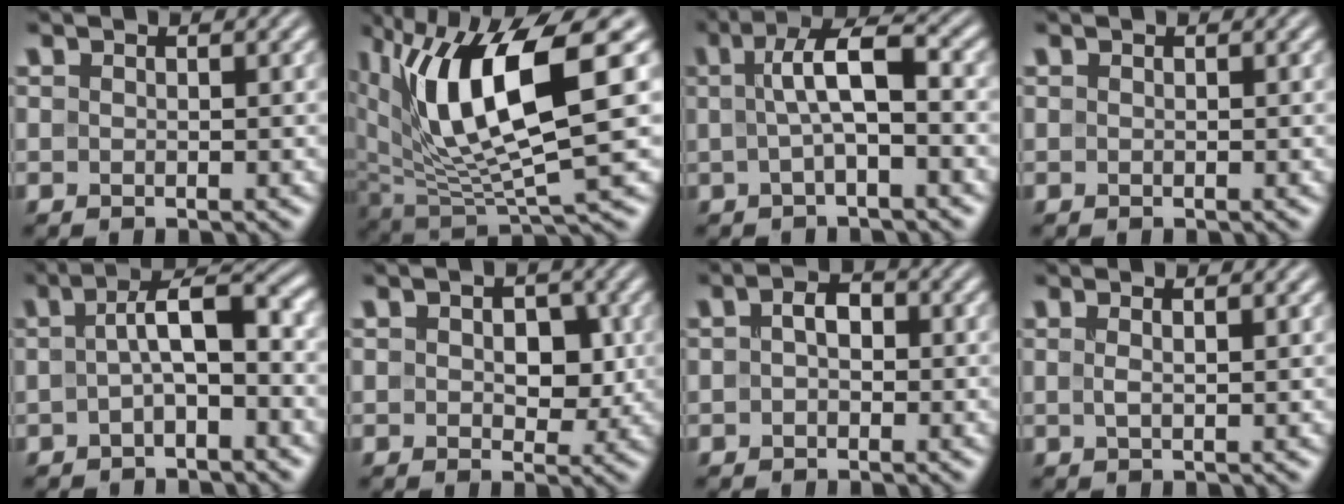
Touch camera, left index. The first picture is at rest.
{"total": 11.2, "force": [3.4, 3.8, 10.0], "torque": [-0.186, -0.009, 0.066]}
{"total": 4.6, "force": [0.3, 1.2, 4.5], "torque": [-0.079, 0.016, 0.001]}
{"total": 0.0}
{"total": 4.4, "force": [-0.2, 1.5, 4.1], "torque": [-0.069, 0.012, -0.007]}
{"total": 3.5, "force": [0.3, 2.2, 2.7], "torque": [-0.038, -0.005, 0.006]}
{"total": 2.2, "force": [0.1, 1.4, 1.6], "torque": [-0.025, 0.005, -0.003]}
{"total": 1.7, "force": [0.6, 0.5, 1.5], "torque": [-0.023, 0.000, 0.005]}